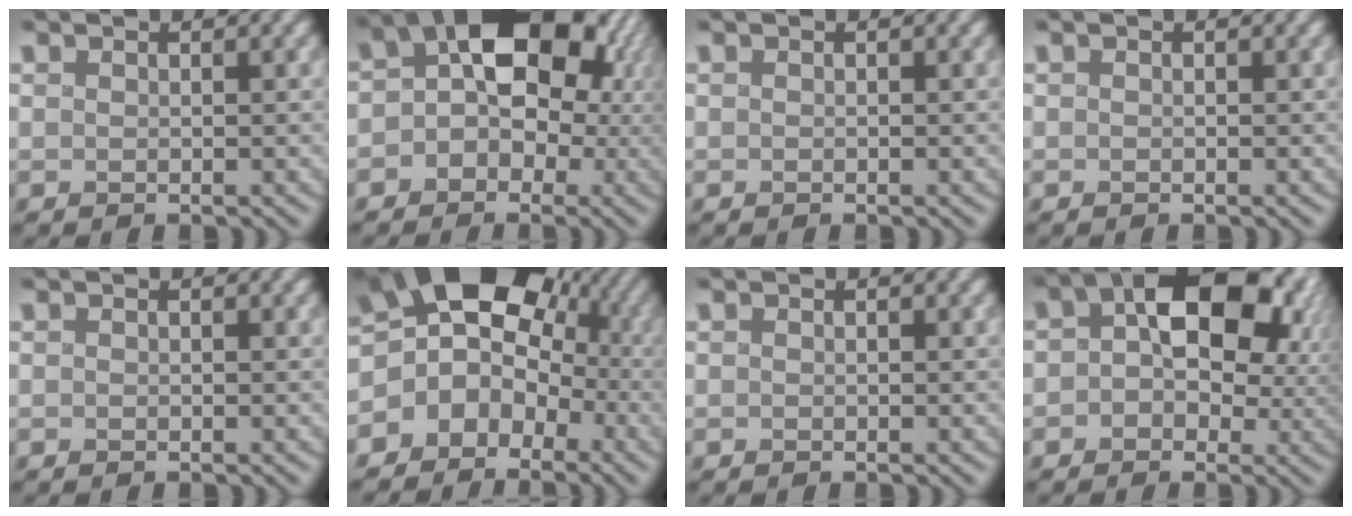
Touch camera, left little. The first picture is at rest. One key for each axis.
{"total": 12.3, "fx": 0.7, "fy": 9.2, "fz": 8.2, "tx": -0.087, "ty": 0.002, "tz": -0.012}
{"total": 0.0}
{"total": 0.0}
{"total": 0.0}
{"total": 15.2, "fx": 0.9, "fy": 12.8, "fz": 8.2, "tx": -0.133, "ty": 0.043, "tz": -0.027}
{"total": 0.0}
{"total": 12.5, "fx": 2.3, "fy": 7.8, "fz": 9.5, "tx": -0.139, "ty": 0.004, "tz": 0.030}